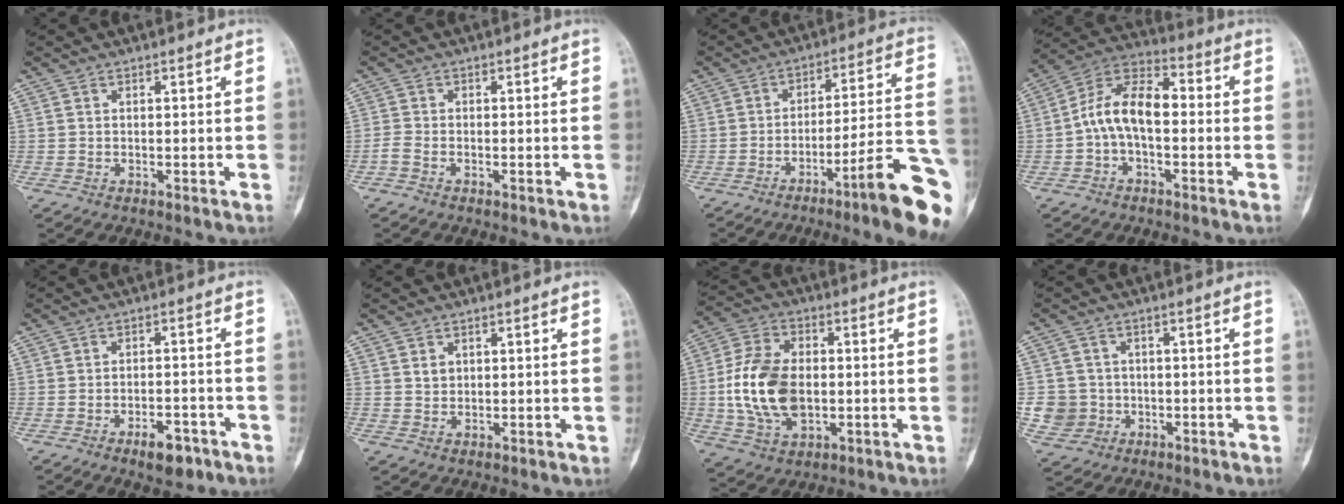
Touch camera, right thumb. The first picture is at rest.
{"total": 1.7, "force": [-1.0, 0.9, 1.1], "torque": [-0.027, 0.003, -0.026]}
{"total": 17.3, "force": [-8.7, 1.8, 14.9], "torque": [-0.167, 0.060, -0.126]}
{"total": 11.1, "force": [-1.2, 6.1, 9.2], "torque": [-0.158, 0.041, -0.034]}
{"total": 6.0, "force": [-3.7, 2.7, 3.8], "torque": [-0.047, 0.021, -0.052]}
{"total": 2.0, "force": [0.7, 1.7, 0.8], "torque": [-0.006, -0.002, 0.014]}
{"total": 16.2, "force": [-1.2, 10.6, 12.1], "torque": [-0.228, 0.014, -0.016]}
{"total": 6.4, "force": [-1.2, 6.2, 1.0], "torque": [-0.002, 0.013, -0.020]}